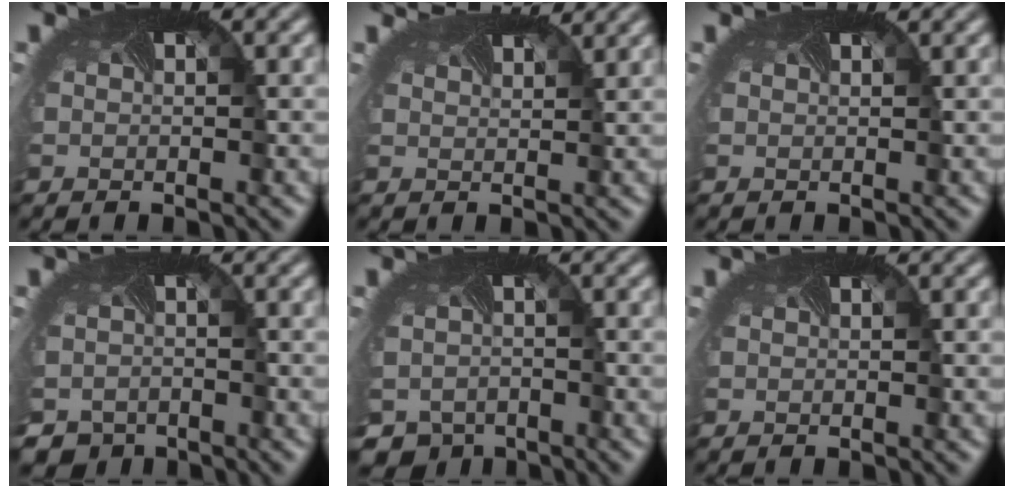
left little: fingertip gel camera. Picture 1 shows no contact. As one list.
[{"total": 2.6, "force": [2.5, 0.1, 0.7], "torque": [-0.019, 0.006, 0.035]}, {"total": 0.9, "force": [0.8, -0.2, -0.2], "torque": [0.001, -0.003, 0.011]}, {"total": 4.0, "force": [-3.1, 2.4, 0.5], "torque": [-0.008, -0.023, -0.040]}, {"total": 5.1, "force": [-3.8, 3.2, 0.9], "torque": [-0.022, -0.026, -0.049]}, {"total": 0.0}]